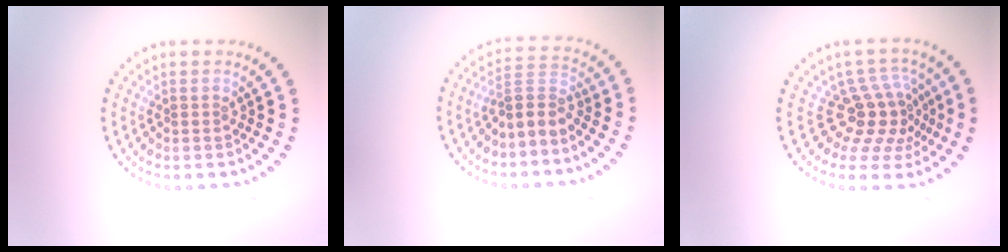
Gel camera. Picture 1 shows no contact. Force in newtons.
{"total": 2.7, "press": 2.0, "slide": 1.9}
{"total": 4.2, "press": 2.8, "slide": 3.1}